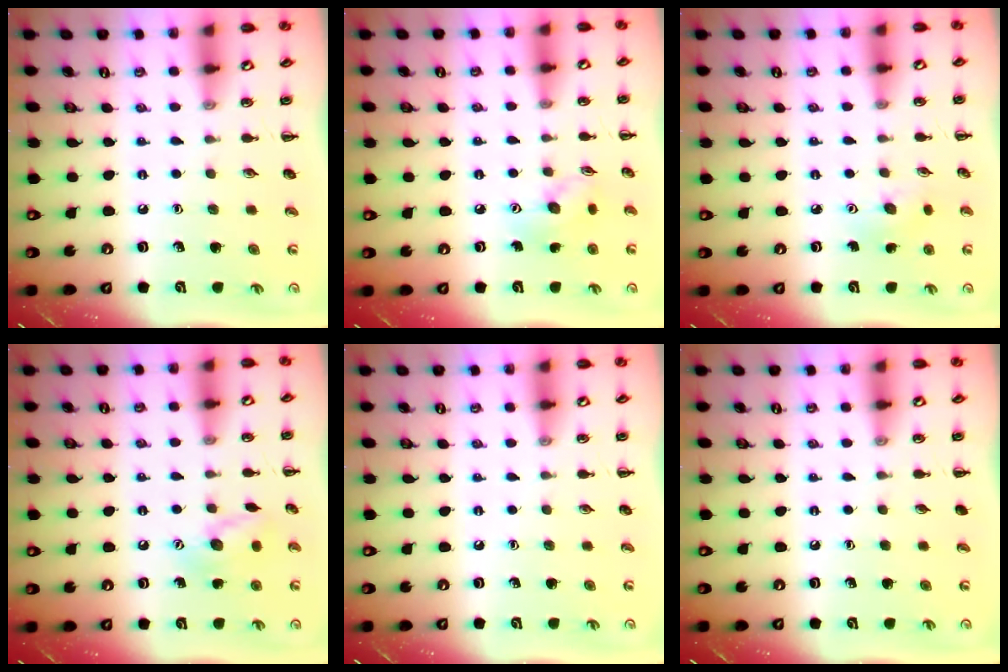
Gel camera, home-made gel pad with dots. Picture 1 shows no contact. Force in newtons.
{"total": 6.8, "press": 6.8, "slide": 0.3}
{"total": 4.4, "press": 4.2, "slide": 1.2}
{"total": 9.8, "press": 9.7, "slide": 0.6}
{"total": 0.0}
{"total": 0.0}